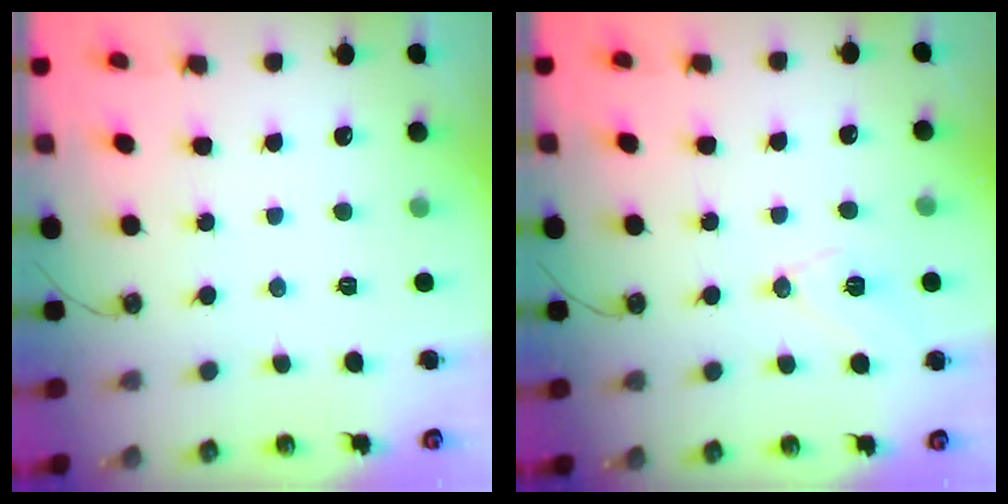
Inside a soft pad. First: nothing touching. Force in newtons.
{"total": 10.0, "press": 9.3, "slide": 3.6}